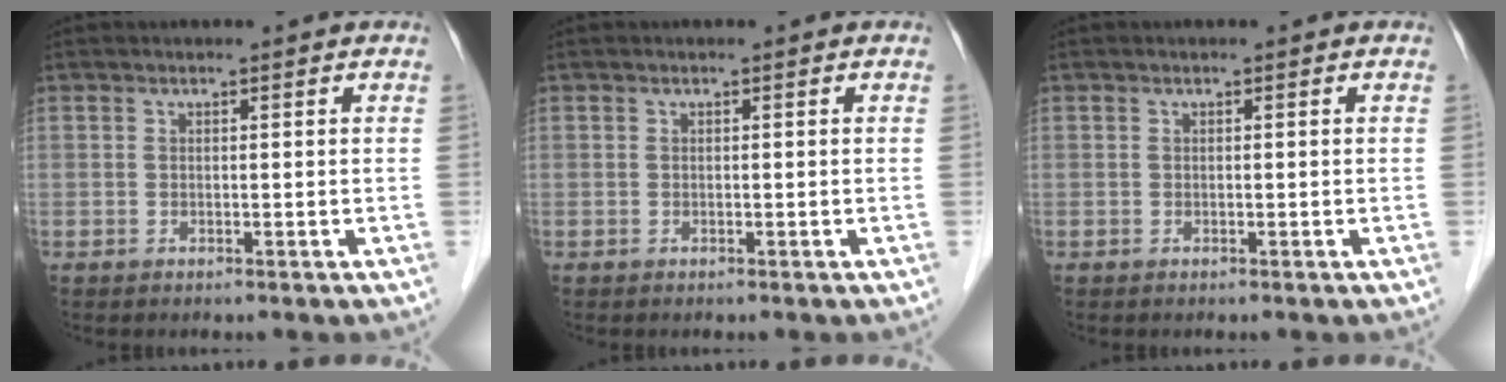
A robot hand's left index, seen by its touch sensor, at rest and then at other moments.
{"total": 0.0}
{"total": 0.0}